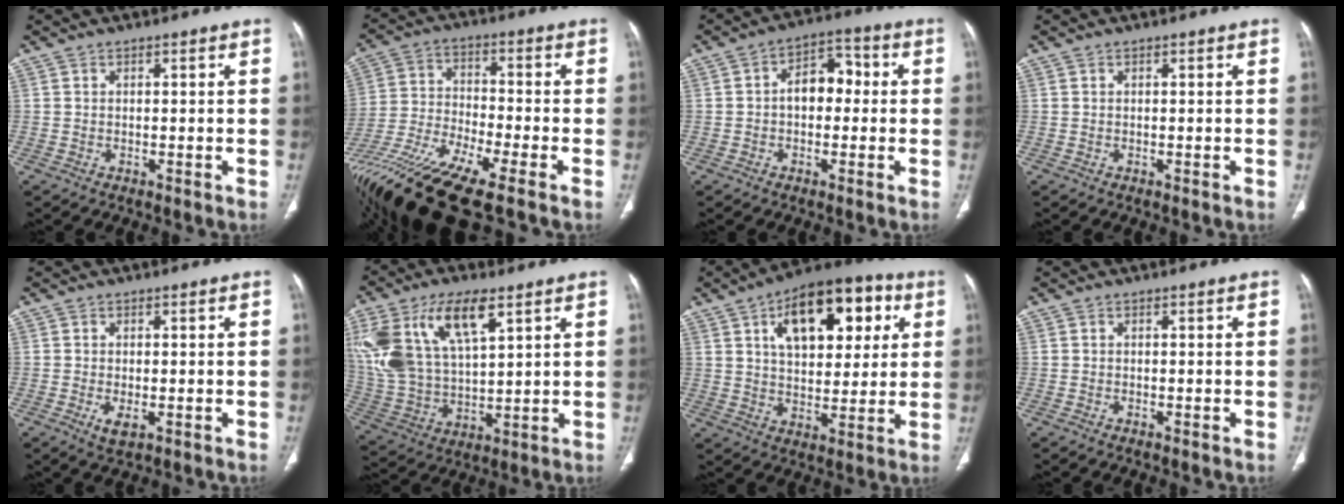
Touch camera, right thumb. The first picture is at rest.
{"total": 20.4, "force": [-13.3, 4.3, 14.9], "torque": [-0.344, -0.011, -0.248]}
{"total": 7.7, "force": [0.0, 5.2, 5.7], "torque": [-0.061, 0.030, -0.011]}
{"total": 0.0}
{"total": 3.0, "force": [-0.9, 1.4, 2.5], "torque": [-0.048, -0.007, -0.012]}
{"total": 21.9, "force": [9.8, 10.6, 16.4], "torque": [-0.352, -0.009, 0.195]}
{"total": 19.9, "force": [7.2, 10.7, 15.2], "torque": [-0.178, 0.001, 0.107]}
{"total": 0.0}